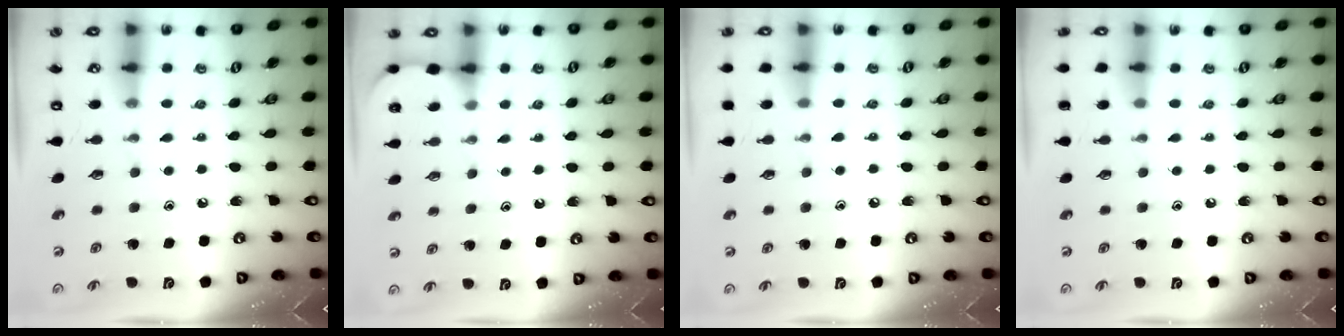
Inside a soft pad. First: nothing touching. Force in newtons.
{"total": 2.5, "press": 2.5, "slide": 0.2}
{"total": 2.7, "press": 2.7, "slide": 0.4}
{"total": 0.0}